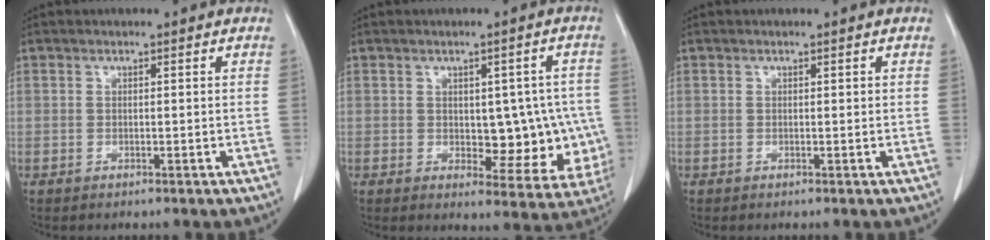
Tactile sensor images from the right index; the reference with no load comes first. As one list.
[{"total": 9.8, "force": [-0.4, 5.1, 8.3], "torque": [-0.078, 0.009, 0.009]}, {"total": 0.0}]